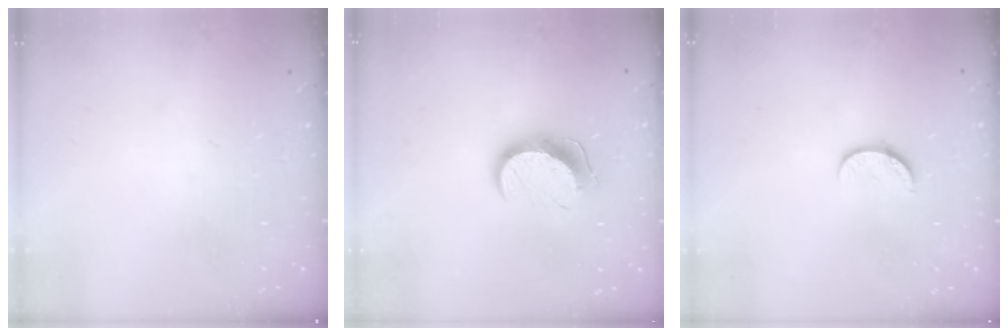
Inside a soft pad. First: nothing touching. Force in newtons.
{"total": 9.9, "press": 9.8, "slide": 0.5}
{"total": 6.4, "press": 6.3, "slide": 0.6}